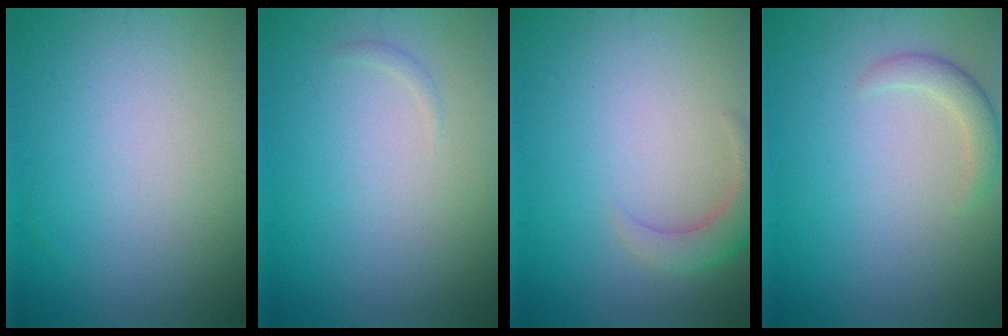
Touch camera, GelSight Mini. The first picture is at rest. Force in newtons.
{"total": 0.5, "press": 0.5, "slide": 0.0}
{"total": 2.7, "press": 2.7, "slide": 0.3}
{"total": 1.8, "press": 1.8, "slide": 0.0}